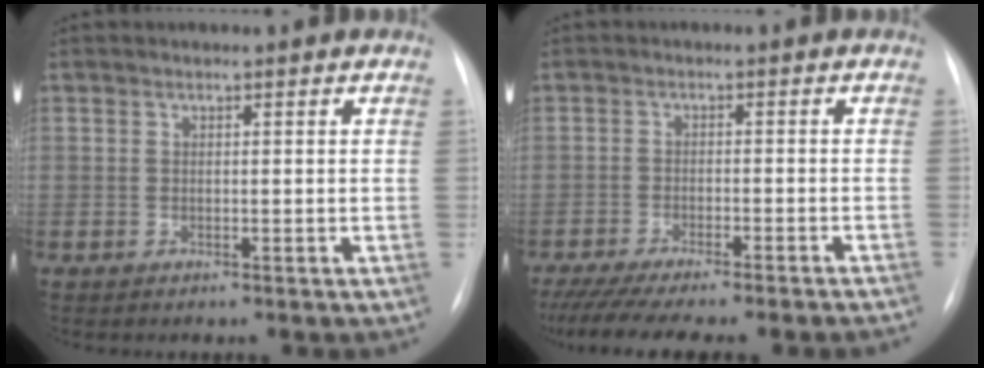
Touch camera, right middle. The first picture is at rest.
{"total": 15.1, "force": [-13.3, 0.6, 7.0], "torque": [-0.105, -0.027, -0.188]}